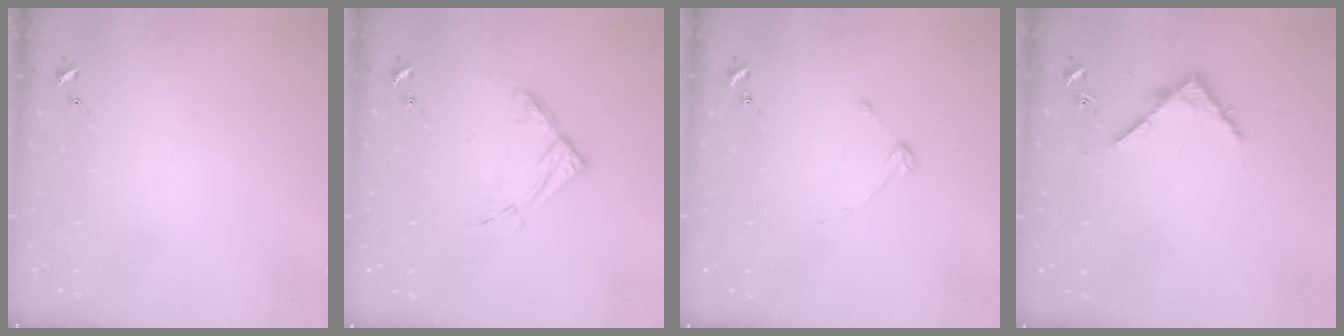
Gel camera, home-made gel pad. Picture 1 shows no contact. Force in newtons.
{"total": 9.6, "press": 9.5, "slide": 1.1}
{"total": 2.6, "press": 2.5, "slide": 0.4}
{"total": 3.7, "press": 3.7, "slide": 0.3}